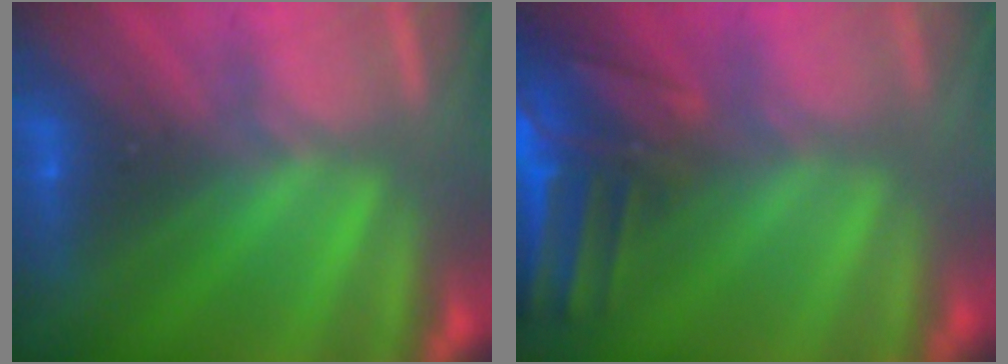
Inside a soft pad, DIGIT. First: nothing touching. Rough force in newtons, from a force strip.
{"total": 8.4}